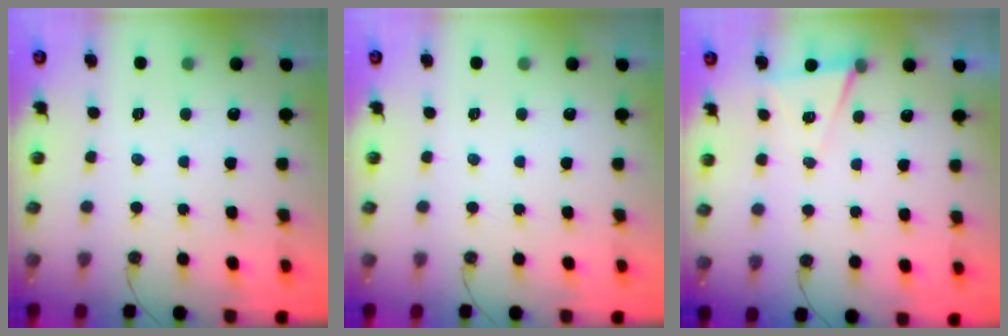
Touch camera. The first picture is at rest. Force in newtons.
{"total": 0.0}
{"total": 6.2, "press": 4.4, "slide": 4.4}